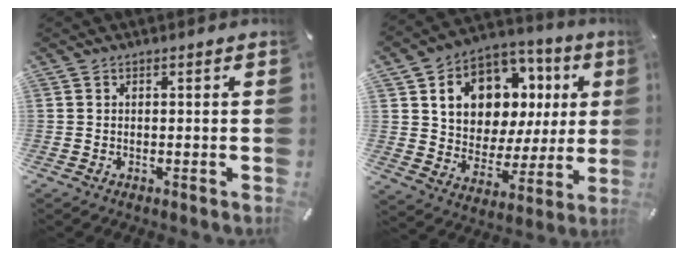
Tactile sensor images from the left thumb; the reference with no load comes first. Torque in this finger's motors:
{"motor_torque": [2.25, 2.68, 1.48, -1.29, 0.23]}